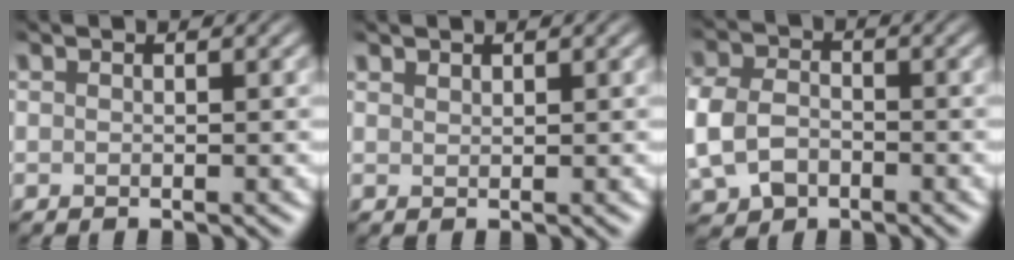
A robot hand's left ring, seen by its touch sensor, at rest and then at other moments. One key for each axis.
{"total": 0.7, "fx": 0.6, "fy": 0.2, "fz": 0.1, "tx": -0.002, "ty": -0.001, "tz": 0.015}
{"total": 4.9, "fx": -1.4, "fy": 3.8, "fz": 2.8, "tx": -0.072, "ty": -0.008, "tz": -0.033}